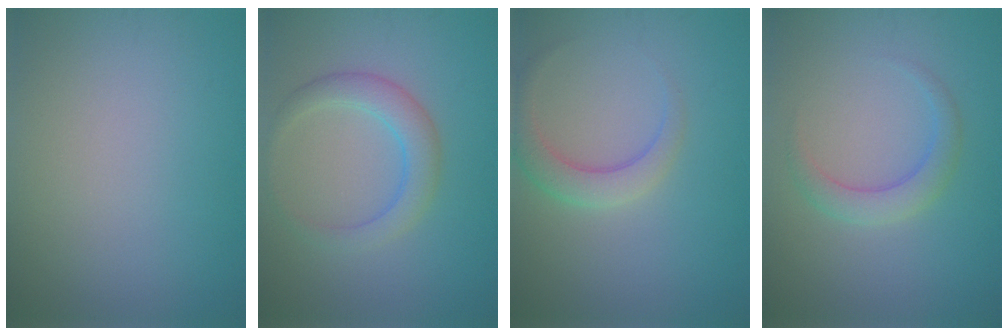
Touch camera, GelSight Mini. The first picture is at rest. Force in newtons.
{"total": 3.1, "press": 3.1, "slide": 0.1}
{"total": 2.9, "press": 2.9, "slide": 0.1}
{"total": 2.4, "press": 2.4, "slide": 0.0}